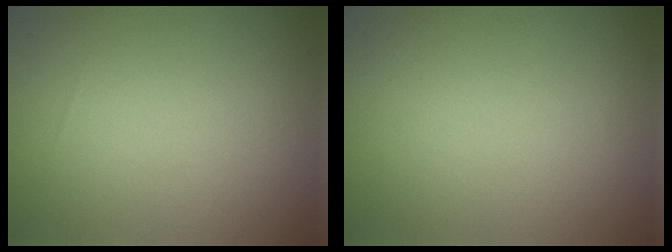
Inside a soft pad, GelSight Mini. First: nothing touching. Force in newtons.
{"total": 0.0}